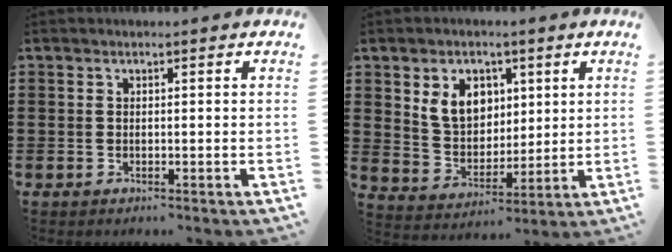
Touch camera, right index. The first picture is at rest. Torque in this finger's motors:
{"motor_torque": [1.07, 1.07, 0.56, 0.13]}